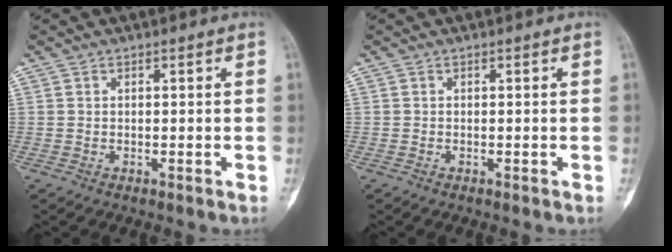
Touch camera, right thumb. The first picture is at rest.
{"total": 0.0}